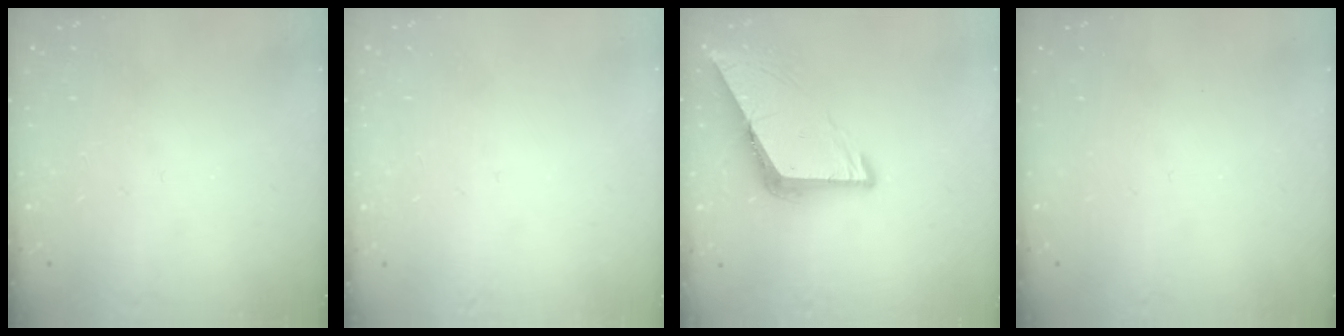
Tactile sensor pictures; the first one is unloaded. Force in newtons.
{"total": 2.7, "press": 2.7, "slide": 0.3}
{"total": 8.2, "press": 8.2, "slide": 0.6}
{"total": 0.0}